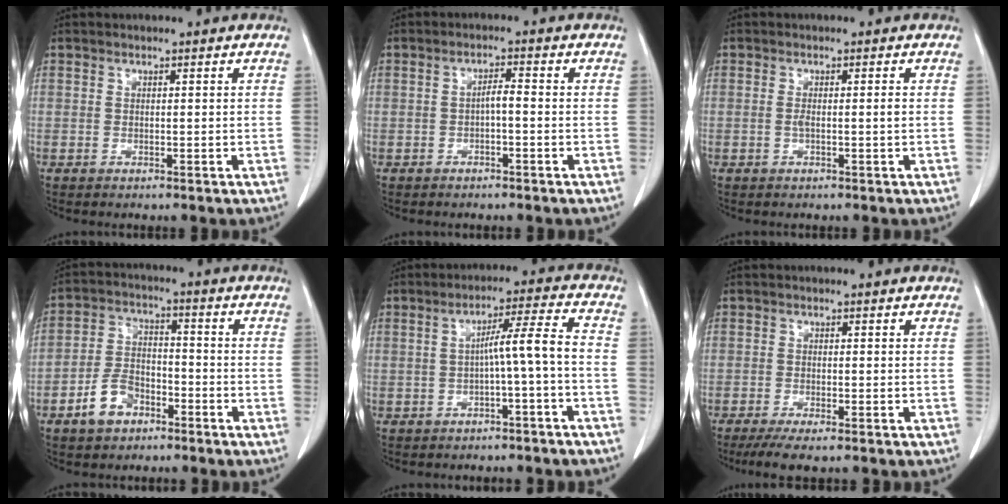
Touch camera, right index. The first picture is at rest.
{"total": 2.0, "force": [-0.5, 0.4, 1.9], "torque": [-0.032, 0.007, -0.009]}
{"total": 1.5, "force": [-0.2, 0.0, 1.5], "torque": [-0.026, 0.000, -0.002]}
{"total": 7.0, "force": [-4.1, 4.3, 3.8], "torque": [-0.083, 0.016, -0.072]}
{"total": 5.9, "force": [-1.4, -0.6, 5.7], "torque": [-0.088, 0.022, -0.020]}
{"total": 4.3, "force": [-3.2, 0.3, 2.8], "torque": [-0.045, -0.010, -0.054]}